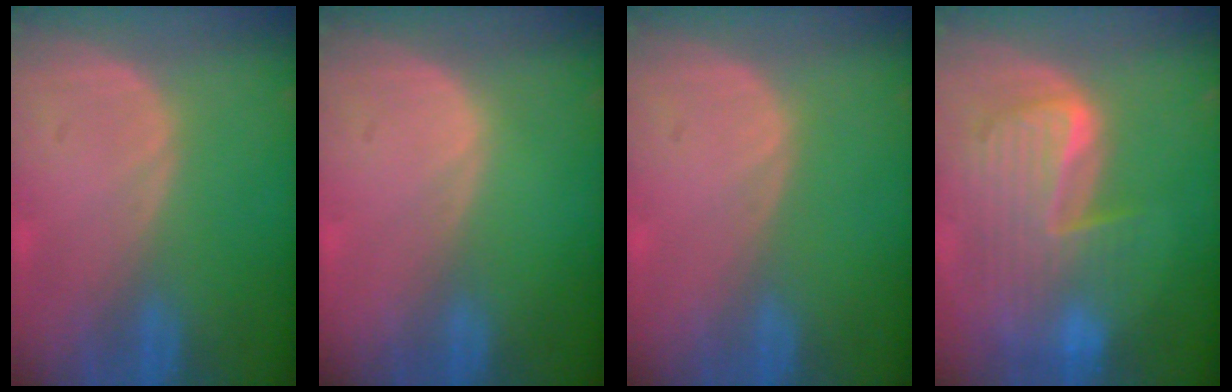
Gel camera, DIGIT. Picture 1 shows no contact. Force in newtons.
{"total": 0.0}
{"total": 0.0}
{"total": 9.9, "press": 8.6, "slide": 5.0}